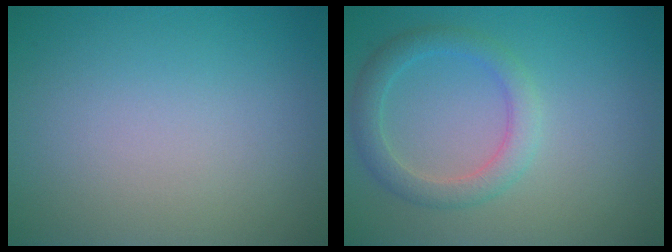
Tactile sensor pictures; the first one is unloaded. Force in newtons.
{"total": 2.9, "press": 2.9, "slide": 0.1}